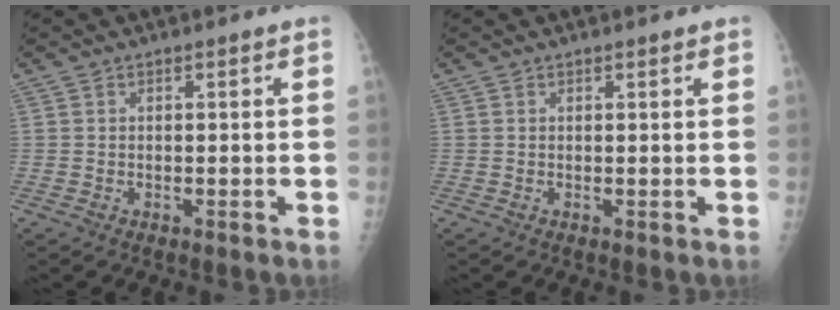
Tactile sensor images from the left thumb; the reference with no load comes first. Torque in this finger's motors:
{"motor_torque": [-0.19, -0.06, -0.49, -0.07, -0.08]}